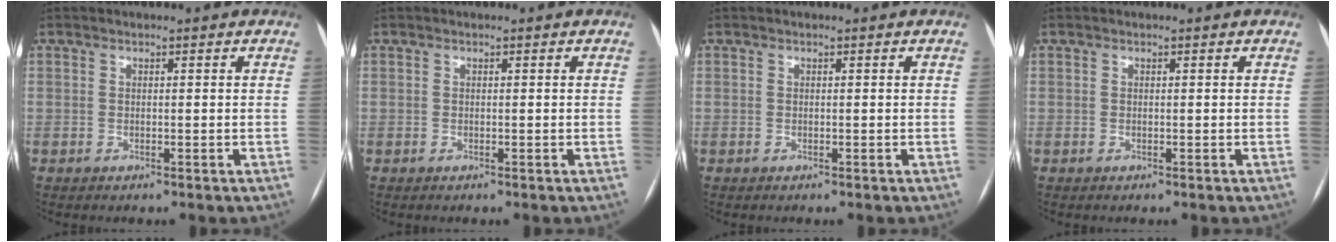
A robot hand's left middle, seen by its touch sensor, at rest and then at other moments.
{"total": 0.0}
{"total": 0.0}
{"total": 0.0}